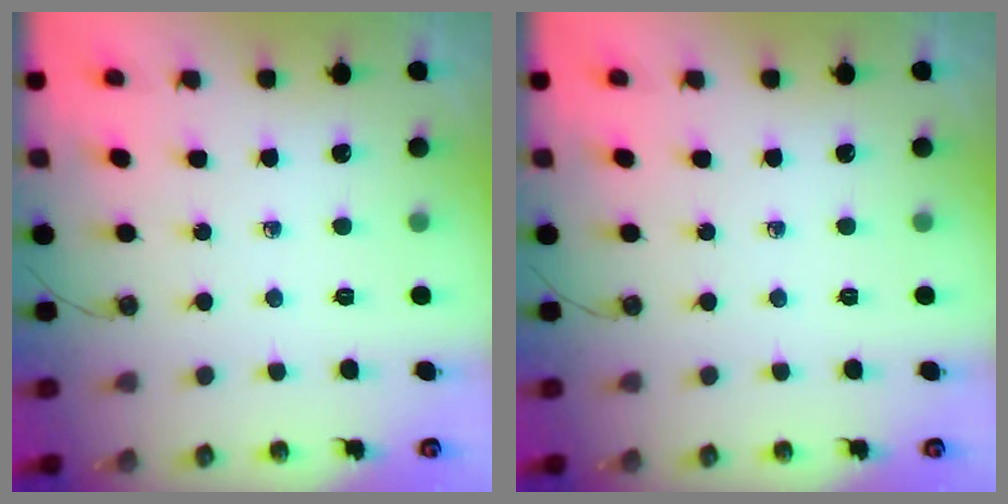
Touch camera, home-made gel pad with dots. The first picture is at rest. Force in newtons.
{"total": 0.0}